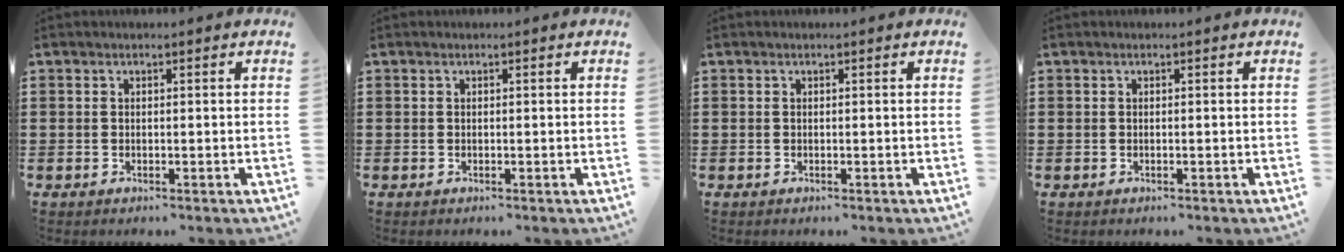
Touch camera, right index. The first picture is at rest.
{"total": 0.0}
{"total": 0.0}
{"total": 0.0}